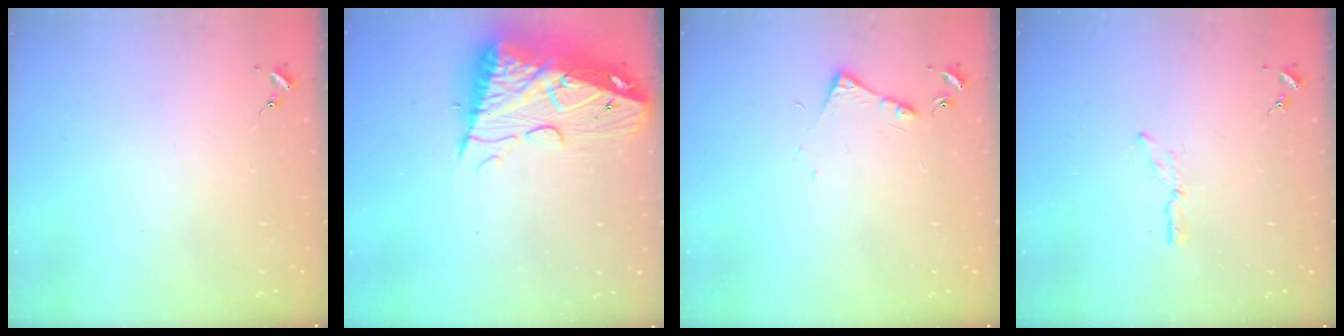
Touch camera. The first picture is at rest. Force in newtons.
{"total": 18.4, "press": 18.3, "slide": 1.5}
{"total": 5.5, "press": 5.4, "slide": 0.7}
{"total": 5.2, "press": 5.1, "slide": 0.3}